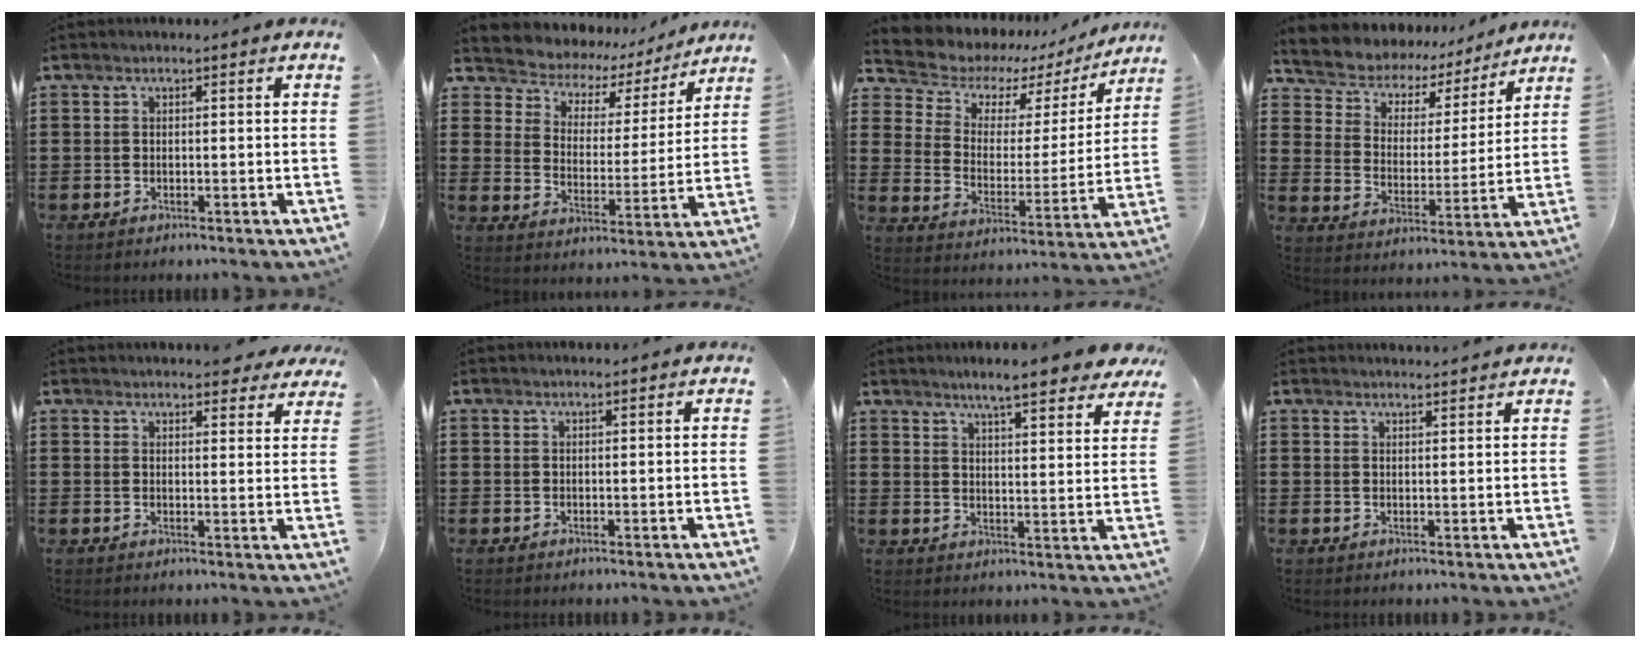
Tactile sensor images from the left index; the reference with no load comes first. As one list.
[{"total": 4.3, "force": [3.6, 2.3, 0.1], "torque": [-0.034, -0.032, 0.055]}, {"total": 6.4, "force": [5.3, 3.4, 0.8], "torque": [-0.055, -0.040, 0.091]}, {"total": 5.5, "force": [4.9, 2.5, 0.0], "torque": [-0.038, -0.038, 0.082]}, {"total": 3.4, "force": [3.2, 0.7, 0.7], "torque": [-0.015, -0.009, 0.058]}, {"total": 0.0}, {"total": 6.2, "force": [5.6, -0.2, 2.8], "torque": [-0.066, -0.023, 0.094]}, {"total": 1.7, "force": [1.7, 0.0, 0.1], "torque": [-0.006, -0.001, 0.033]}]